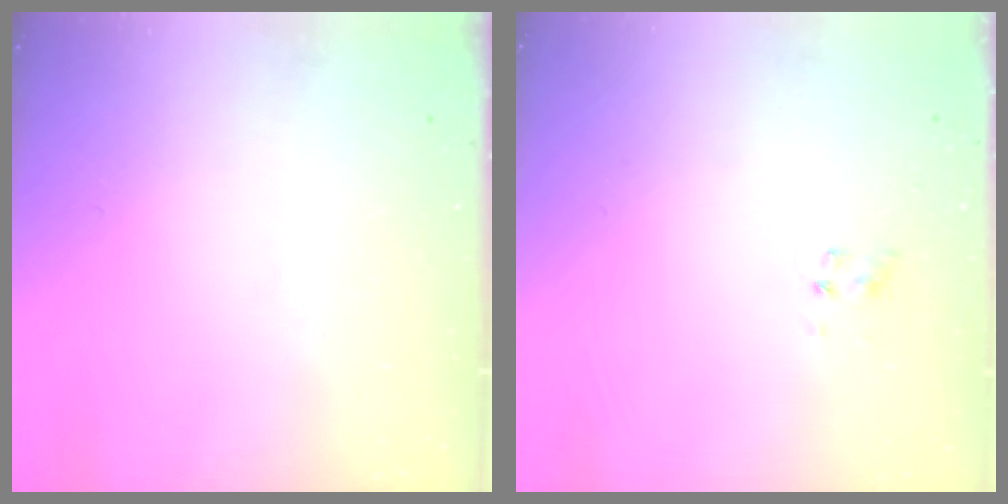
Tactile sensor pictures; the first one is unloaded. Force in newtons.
{"total": 1.0, "press": 0.9, "slide": 0.4}